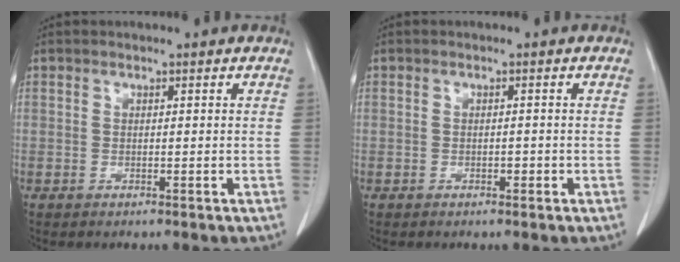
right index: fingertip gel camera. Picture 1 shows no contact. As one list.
[{"total": 0.9, "force": [-0.3, 0.5, 0.6], "torque": [-0.010, 0.001, -0.003]}]